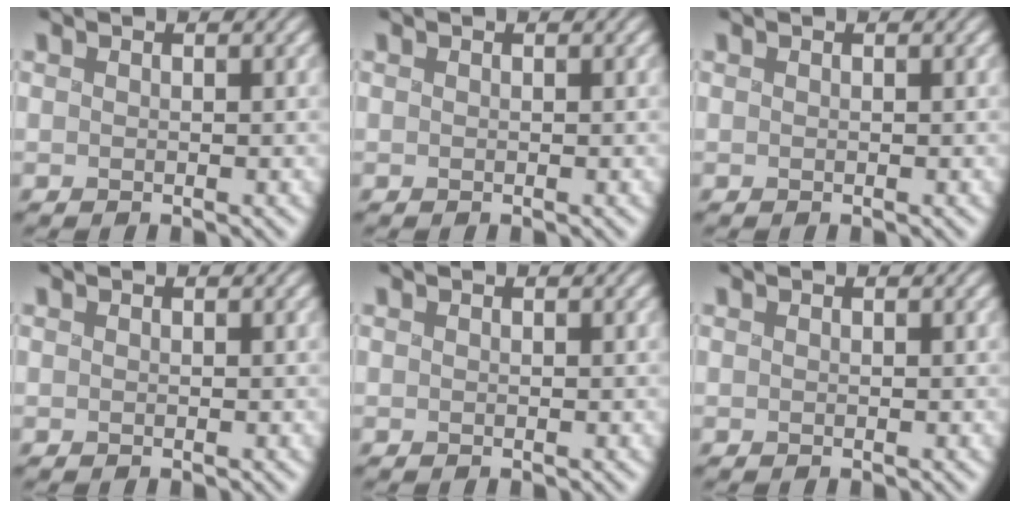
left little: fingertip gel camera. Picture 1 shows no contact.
{"total": 0.0}
{"total": 0.0}
{"total": 0.0}
{"total": 0.0}
{"total": 0.0}